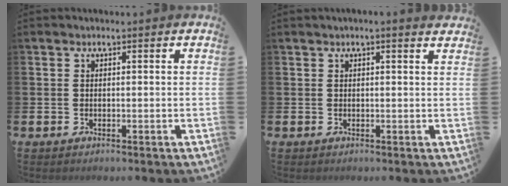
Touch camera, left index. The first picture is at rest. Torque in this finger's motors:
{"motor_torque": [1.03, -1.10, 0.74, 0.17]}